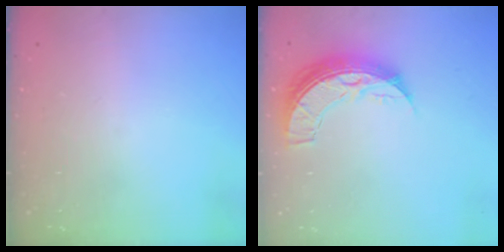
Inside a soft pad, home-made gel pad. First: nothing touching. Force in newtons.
{"total": 9.8, "press": 9.8, "slide": 0.8}